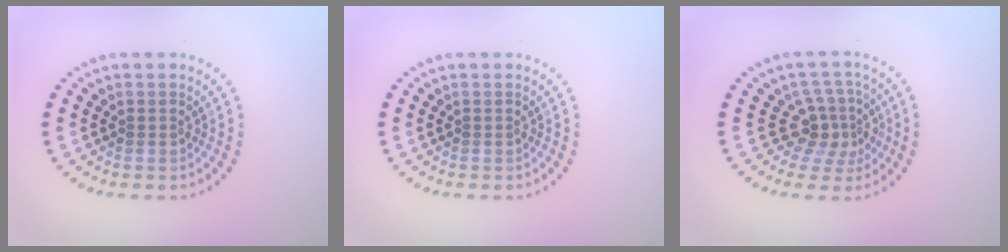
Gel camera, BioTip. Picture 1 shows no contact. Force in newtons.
{"total": 0.0}
{"total": 3.3, "press": 2.3, "slide": 2.4}